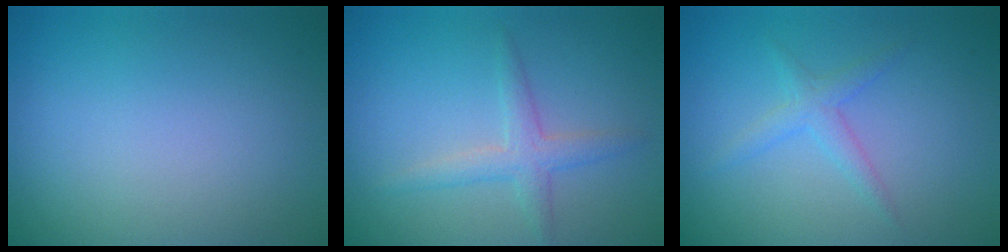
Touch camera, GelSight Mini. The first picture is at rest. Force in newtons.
{"total": 2.3, "press": 2.3, "slide": 0.1}
{"total": 1.0, "press": 1.0, "slide": 0.1}